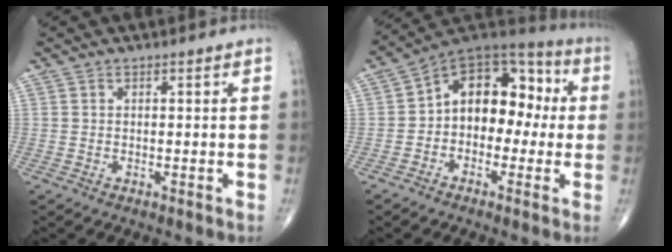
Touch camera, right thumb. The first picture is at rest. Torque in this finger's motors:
{"motor_torque": [-0.02, 0.23, 0.94, -0.20, 0.12]}